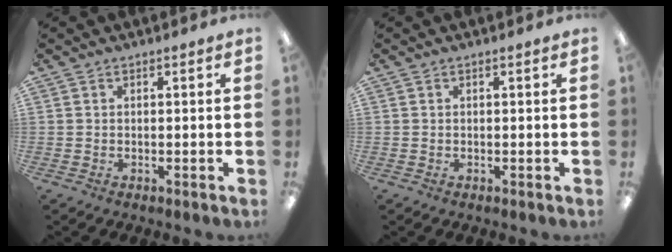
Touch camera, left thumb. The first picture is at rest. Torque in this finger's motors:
{"motor_torque": [0.00, 0.00, 0.00, 0.00, 0.00]}